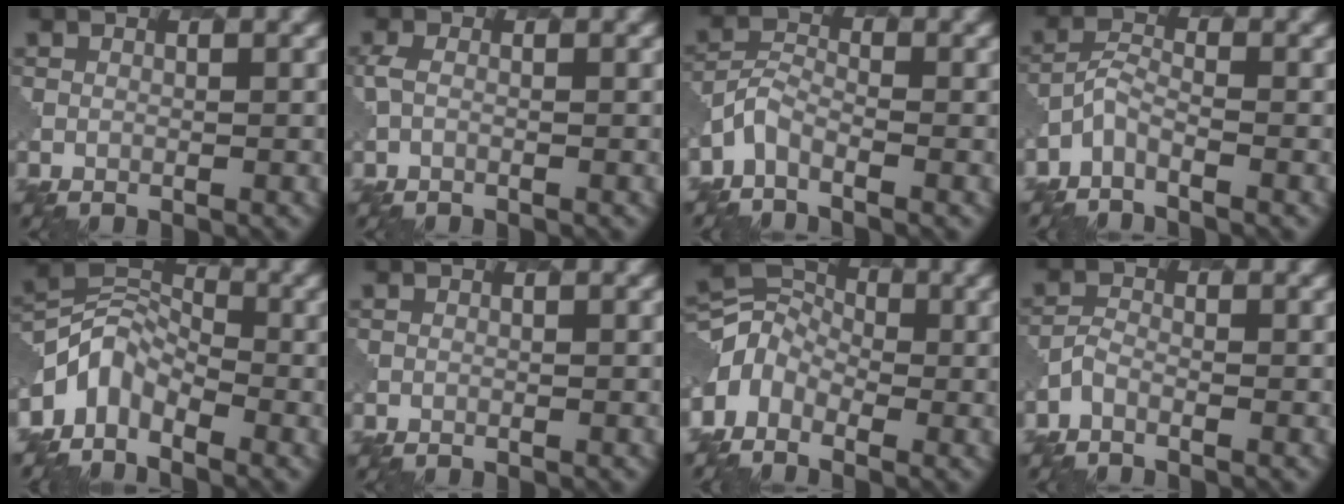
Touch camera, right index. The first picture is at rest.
{"total": 1.1, "force": [-0.4, 0.5, 0.9], "torque": [-0.027, -0.004, -0.012]}
{"total": 2.1, "force": [-1.7, 0.8, 0.9], "torque": [-0.024, -0.001, -0.046]}
{"total": 1.7, "force": [-1.5, 0.5, 0.7], "torque": [-0.020, 0.001, -0.038]}
{"total": 4.1, "force": [-2.8, 2.6, 1.6], "torque": [-0.022, 0.002, -0.066]}
{"total": 0.0}
{"total": 4.3, "force": [-2.0, 3.3, 1.9], "torque": [-0.039, 0.004, -0.045]}
{"total": 0.9, "force": [-0.7, 0.4, 0.3], "torque": [-0.012, -0.002, -0.022]}